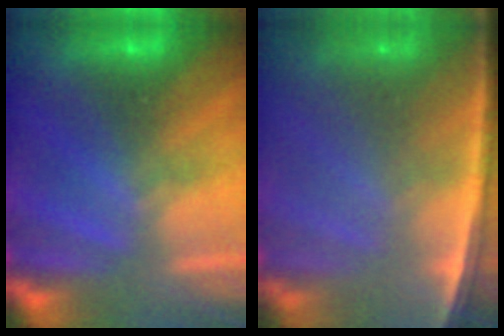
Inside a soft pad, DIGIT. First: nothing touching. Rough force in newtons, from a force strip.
{"total": 5.8}